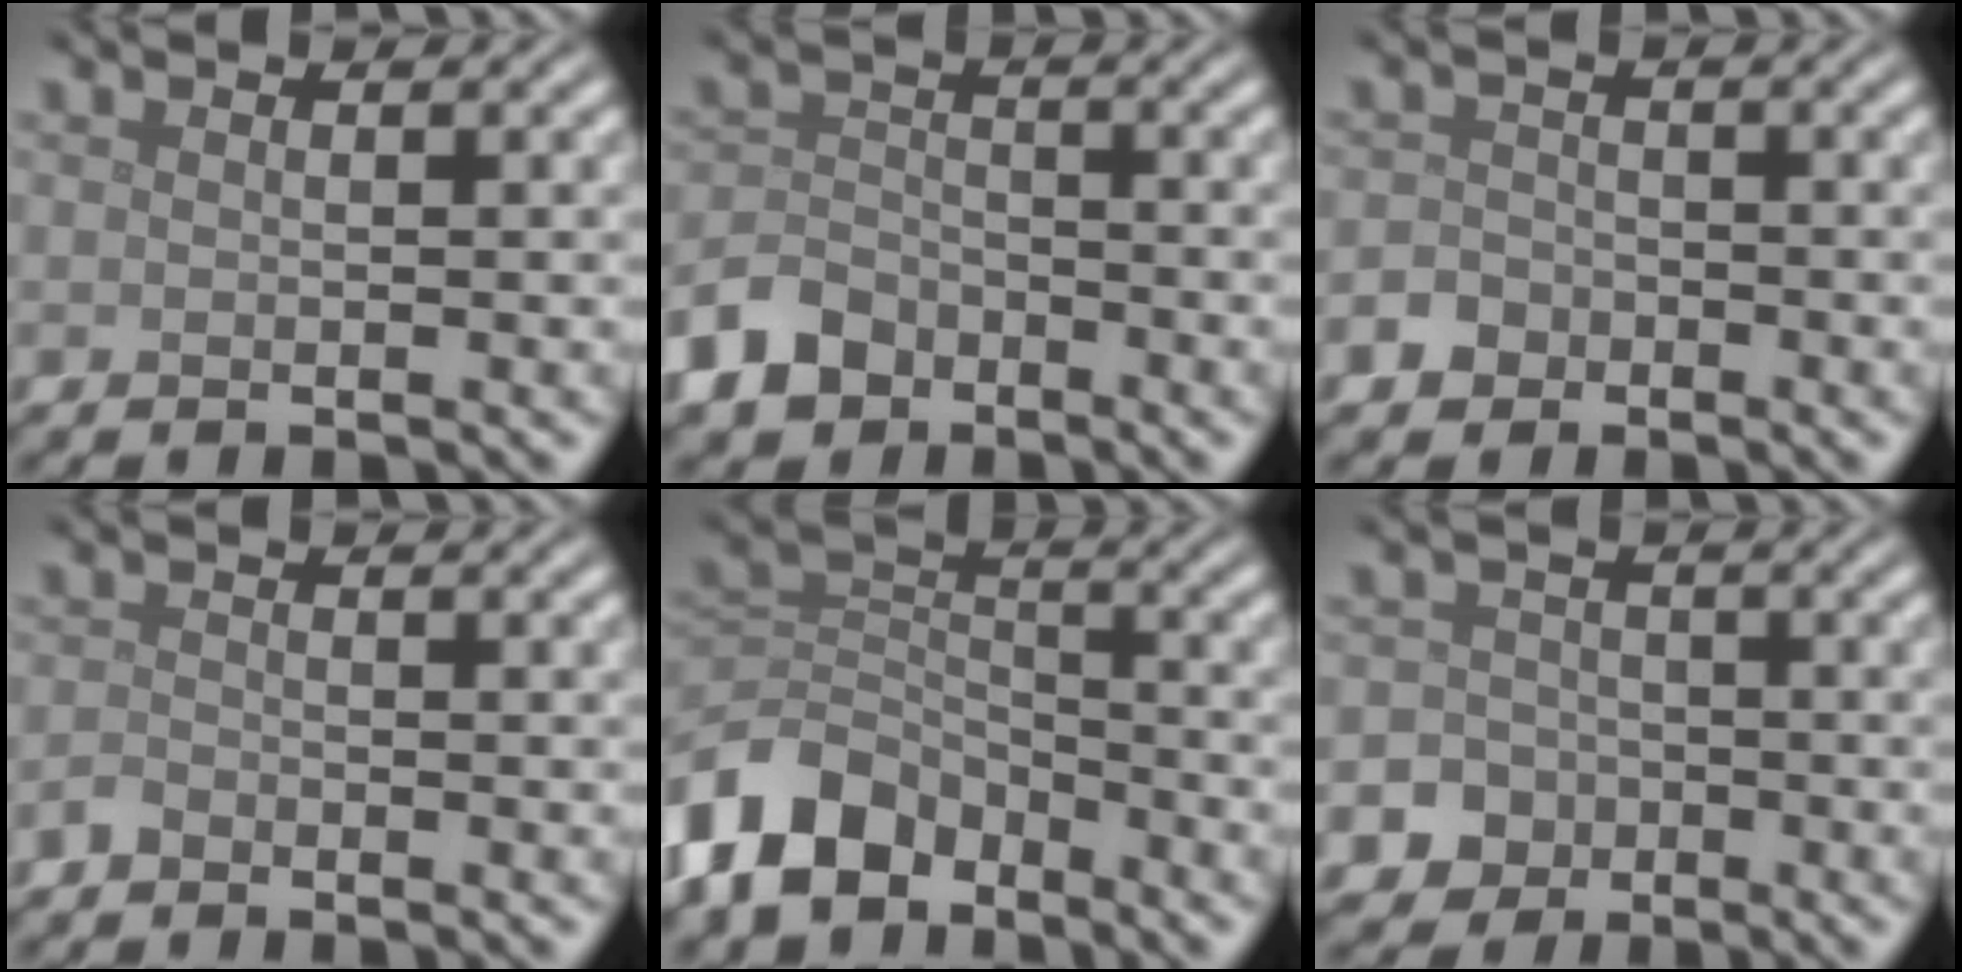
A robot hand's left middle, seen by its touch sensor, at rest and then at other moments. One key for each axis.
{"total": 4.4, "fx": -3.0, "fy": 2.8, "fz": 1.4, "tx": -0.032, "ty": 0.001, "tz": -0.066}
{"total": 2.1, "fx": -1.2, "fy": 1.6, "fz": 0.4, "tx": 0.002, "ty": 0.005, "tz": -0.028}
{"total": 1.0, "fx": -0.9, "fy": 0.4, "fz": 0.3, "tx": -0.005, "ty": 0.001, "tz": -0.021}
{"total": 7.9, "fx": -5.3, "fy": 4.8, "fz": 3.3, "tx": -0.068, "ty": -0.003, "tz": -0.120}
{"total": 5.5, "fx": -3.0, "fy": 4.6, "fz": 0.7, "tx": 0.009, "ty": -0.012, "tz": -0.067}